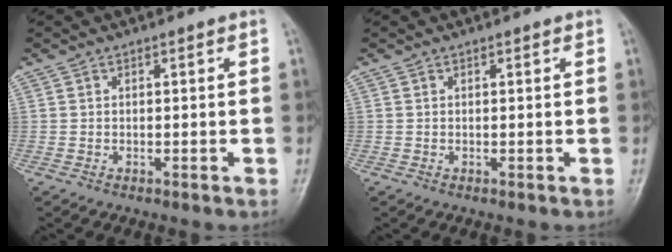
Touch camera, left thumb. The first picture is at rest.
{"total": 0.5, "force": [0.4, 0.2, 0.3], "torque": [-0.007, -0.002, 0.002]}